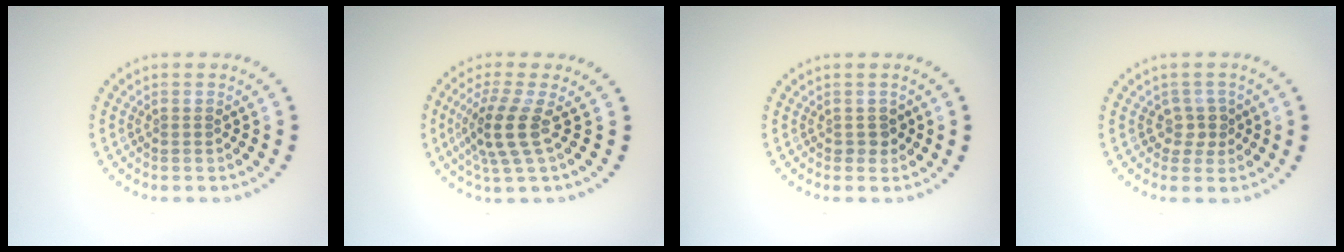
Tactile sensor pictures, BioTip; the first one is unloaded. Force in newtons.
{"total": 3.7, "press": 2.8, "slide": 2.5}
{"total": 1.1, "press": 1.1, "slide": 0.3}
{"total": 2.0, "press": 1.5, "slide": 1.3}